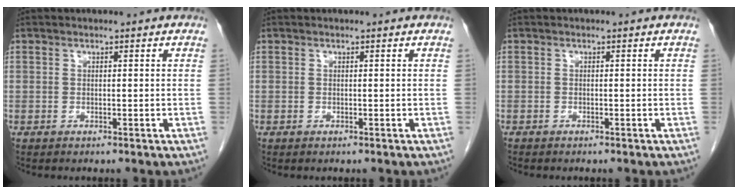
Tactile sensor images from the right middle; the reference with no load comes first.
{"total": 0.0}
{"total": 0.5, "force": [-0.5, 0.2, 0.1], "torque": [-0.007, 0.002, -0.012]}